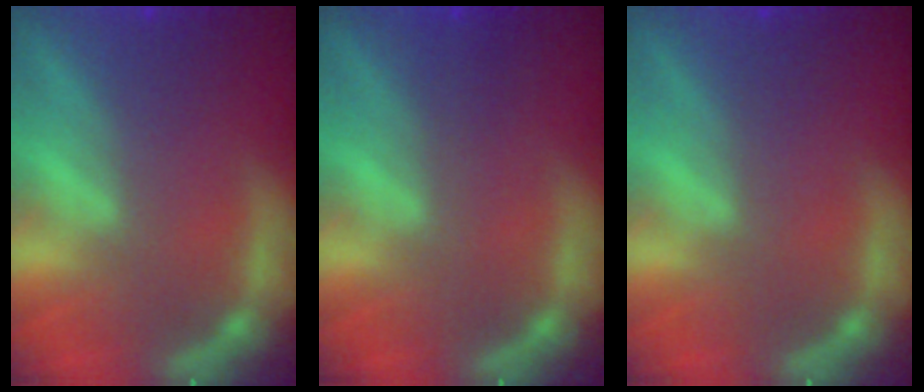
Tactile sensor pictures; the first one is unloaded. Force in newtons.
{"total": 1.0}
{"total": 0.0}